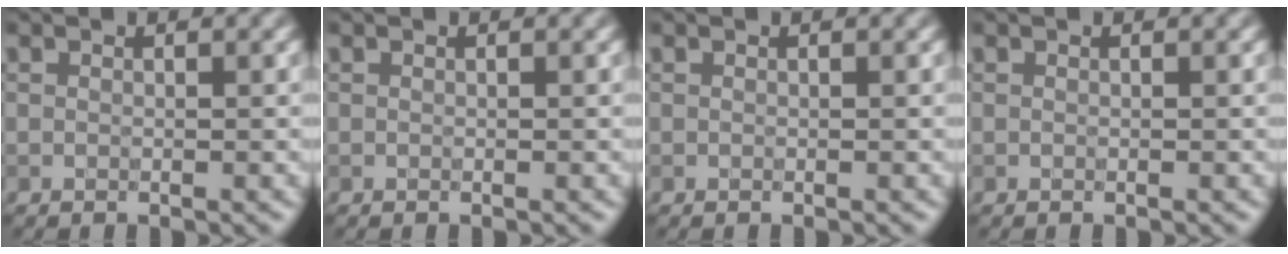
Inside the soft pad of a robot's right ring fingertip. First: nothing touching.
{"total": 0.0}
{"total": 0.0}
{"total": 0.0}